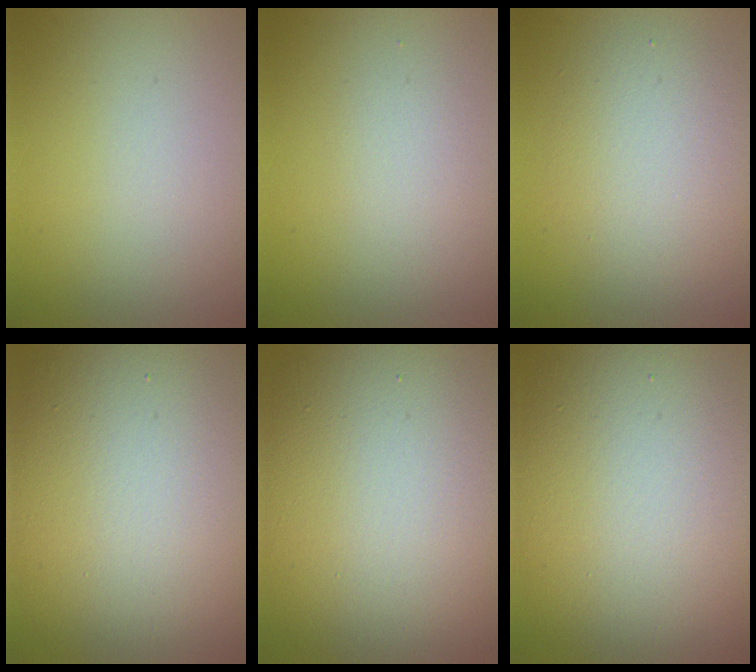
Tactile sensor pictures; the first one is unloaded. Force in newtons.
{"total": 1.5, "press": 1.5, "slide": 0.1}
{"total": 4.3, "press": 4.3, "slide": 0.2}
{"total": 15.6, "press": 15.6, "slide": 0.6}
{"total": 16.5, "press": 16.5, "slide": 0.9}
{"total": 14.5, "press": 14.4, "slide": 1.0}